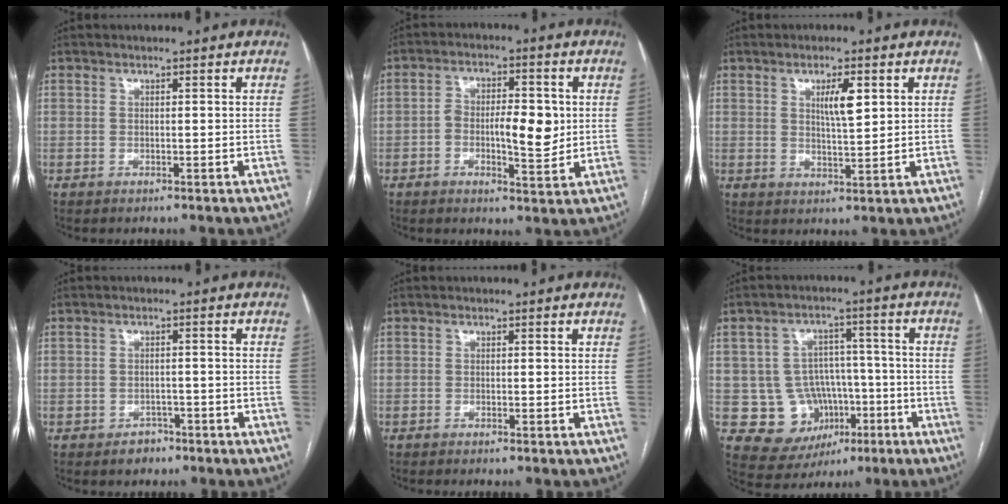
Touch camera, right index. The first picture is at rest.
{"total": 7.9, "force": [-0.5, 3.0, 7.3], "torque": [-0.119, 0.010, -0.006]}
{"total": 4.6, "force": [1.8, 0.9, 4.1], "torque": [-0.073, -0.001, 0.033]}
{"total": 2.8, "force": [-1.9, 1.9, 0.7], "torque": [-0.009, 0.006, -0.022]}
{"total": 0.9, "force": [-0.7, -0.1, 0.6], "torque": [-0.015, -0.001, -0.011]}
{"total": 10.9, "force": [-2.9, 9.8, 3.8], "torque": [-0.055, 0.034, -0.027]}